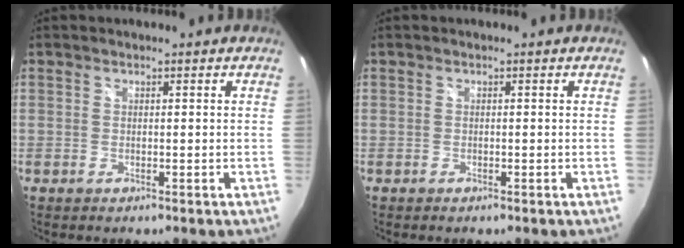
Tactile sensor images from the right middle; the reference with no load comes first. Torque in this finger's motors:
{"motor_torque": [-0.09, 0.06, -0.03, 0.00]}